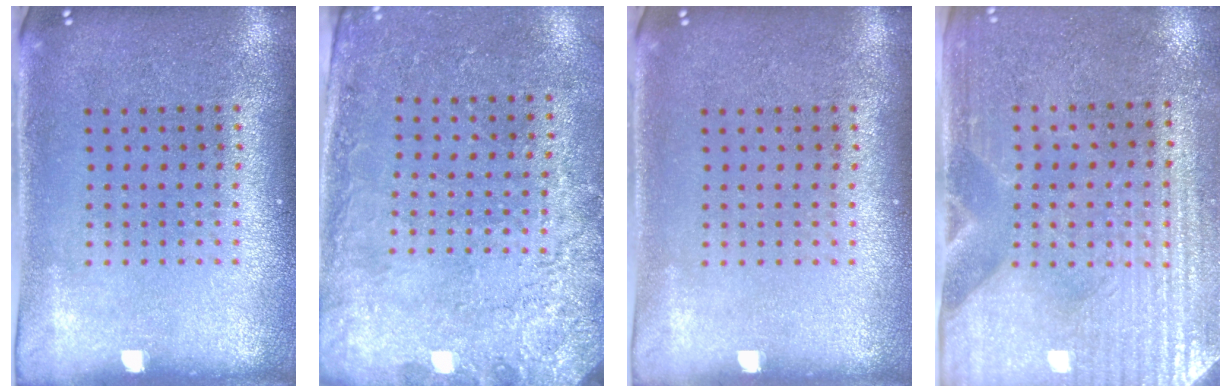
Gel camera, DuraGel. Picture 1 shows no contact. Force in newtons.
{"total": 2.5, "press": 2.1, "slide": 1.3}
{"total": 0.0}
{"total": 3.6, "press": 3.2, "slide": 1.6}